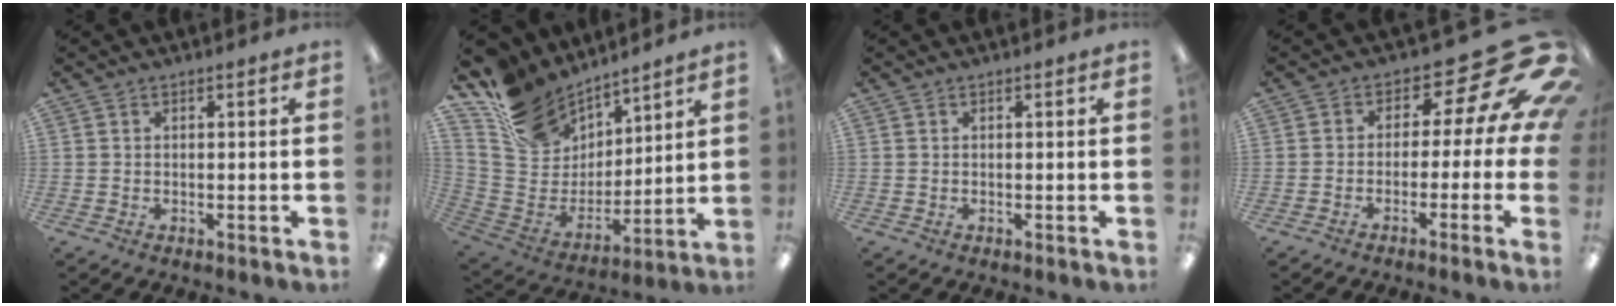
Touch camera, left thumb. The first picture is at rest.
{"total": 17.2, "force": [13.3, 9.8, 4.8], "torque": [-0.121, -0.092, 0.254]}
{"total": 0.0}
{"total": 14.6, "force": [6.2, 6.5, 11.5], "torque": [-0.157, -0.045, 0.095]}